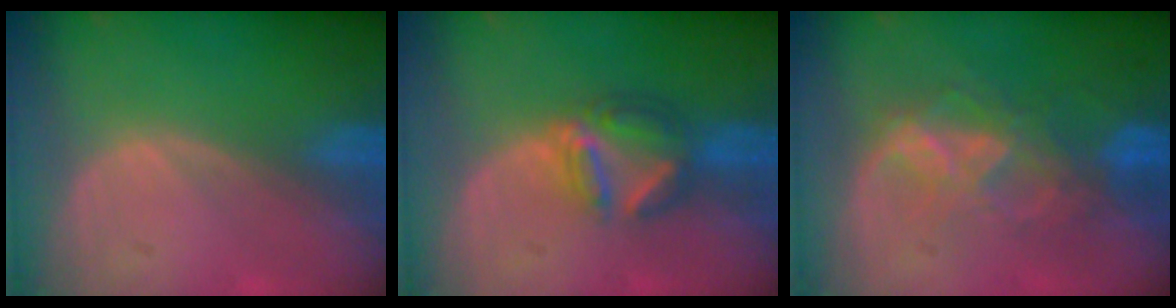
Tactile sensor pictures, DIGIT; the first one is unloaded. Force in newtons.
{"total": 6.2, "press": 5.5, "slide": 2.8}
{"total": 7.3, "press": 6.8, "slide": 2.6}